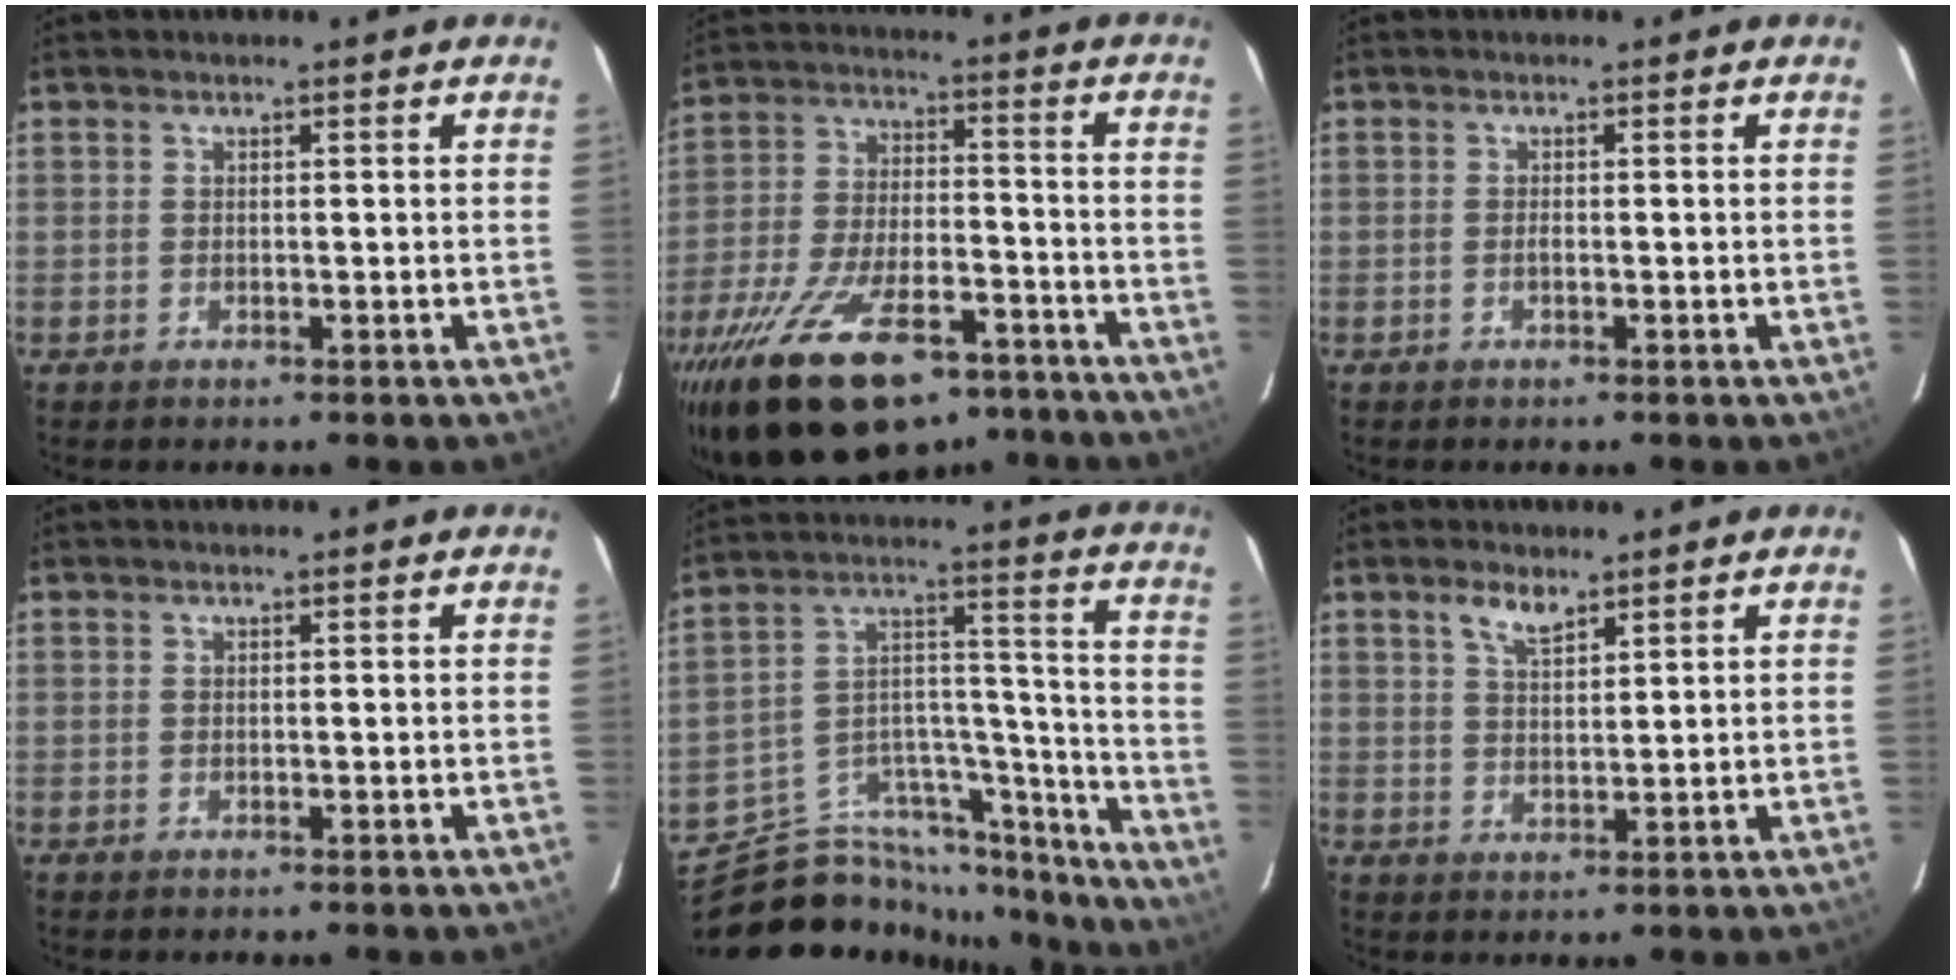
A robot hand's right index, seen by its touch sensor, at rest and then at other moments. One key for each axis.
{"total": 25.8, "fx": -18.4, "fy": 10.5, "fz": 14.8, "tx": -0.287, "ty": -0.027, "tz": -0.281}
{"total": 0.6, "fx": -0.2, "fy": 0.1, "fz": 0.5, "tx": -0.009, "ty": 0.000, "tz": -0.005}
{"total": 0.0}
{"total": 22.1, "fx": -18.0, "fy": 10.4, "fz": 7.4, "tx": -0.133, "ty": 0.080, "tz": -0.257}
{"total": 3.7, "fx": 2.7, "fy": 1.4, "fz": 2.2, "tx": -0.039, "ty": 0.003, "tz": 0.049}